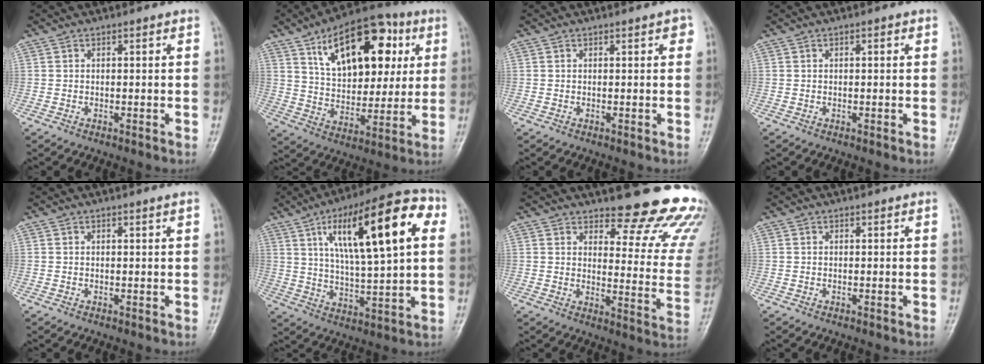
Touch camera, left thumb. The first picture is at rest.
{"total": 21.0, "force": [8.0, 11.7, 15.6], "torque": [-0.189, -0.013, 0.127]}
{"total": 1.0, "force": [0.4, 0.4, 0.9], "torque": [-0.005, 0.003, 0.000]}
{"total": 0.8, "force": [0.2, 0.2, 0.8], "torque": [-0.011, 0.003, -0.001]}
{"total": 0.6, "force": [0.3, -0.4, 0.3], "torque": [-0.013, -0.003, 0.006]}
{"total": 22.1, "force": [7.2, 6.8, 19.7], "torque": [-0.286, 0.005, 0.109]}
{"total": 19.2, "force": [15.8, 5.9, 9.1], "torque": [-0.059, -0.128, 0.175]}
{"total": 0.0}